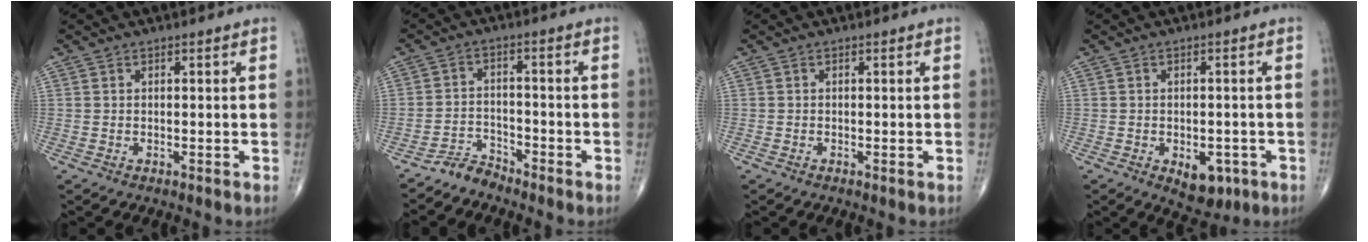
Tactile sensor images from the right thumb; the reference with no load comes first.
{"total": 3.6, "force": [-3.5, 0.9, -0.1], "torque": [0.007, 0.022, -0.070]}
{"total": 0.0}
{"total": 6.2, "force": [-2.4, 3.7, 4.3], "torque": [-0.038, 0.006, -0.020]}